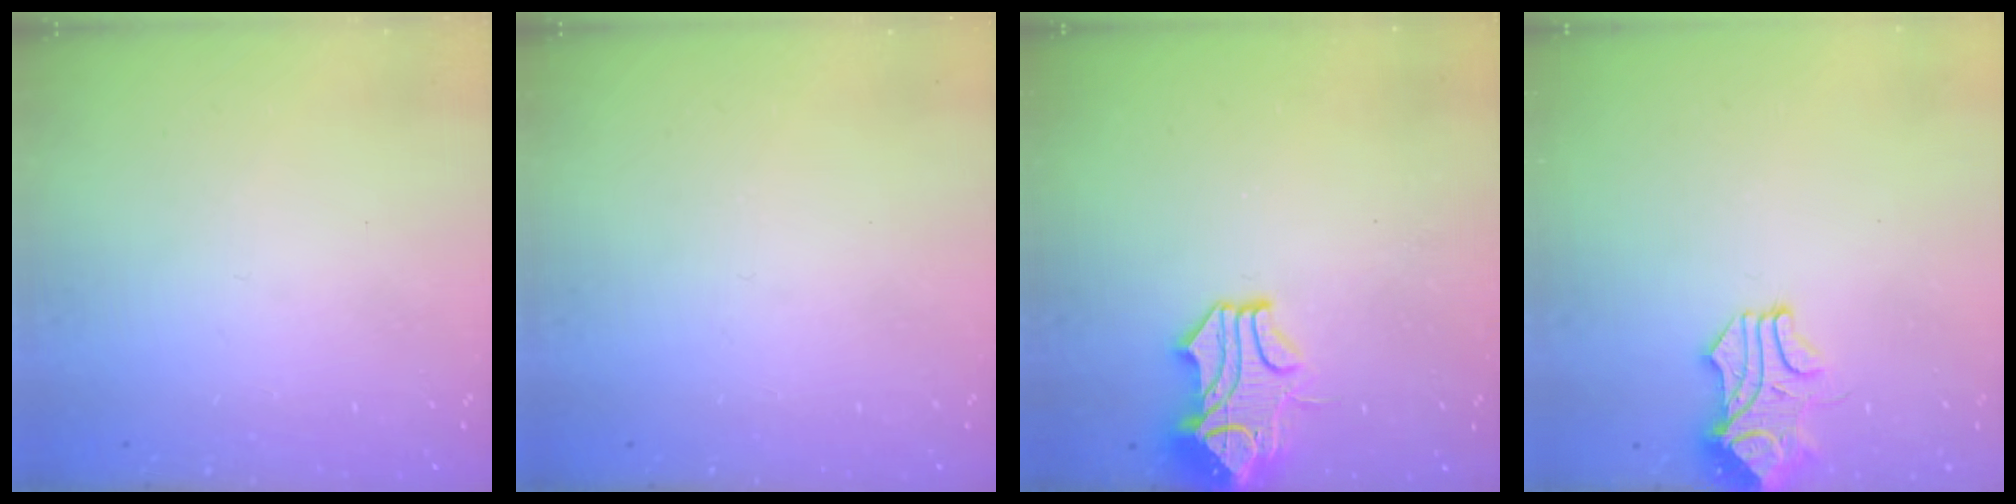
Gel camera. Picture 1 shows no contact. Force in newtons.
{"total": 0.0}
{"total": 2.1, "press": 1.5, "slide": 1.5}
{"total": 0.7, "press": 0.7, "slide": 0.2}